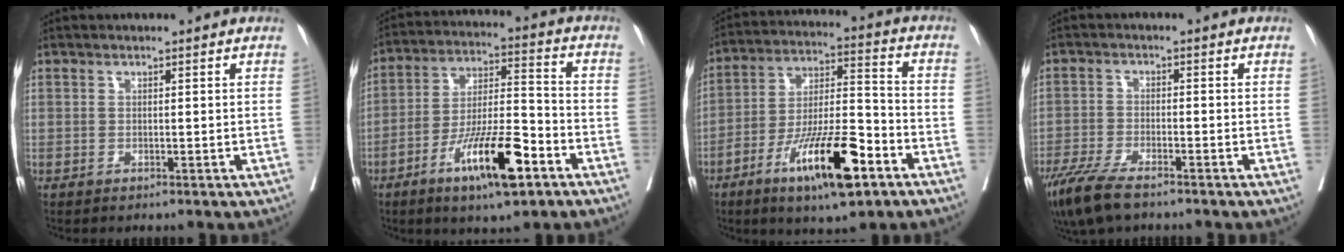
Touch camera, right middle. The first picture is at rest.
{"total": 13.9, "force": [-7.3, 2.6, 11.5], "torque": [-0.208, -0.008, -0.125]}
{"total": 15.7, "force": [-8.3, 3.2, 12.9], "torque": [-0.231, -0.009, -0.140]}
{"total": 8.2, "force": [-6.2, 1.8, 5.1], "torque": [-0.096, -0.020, -0.109]}